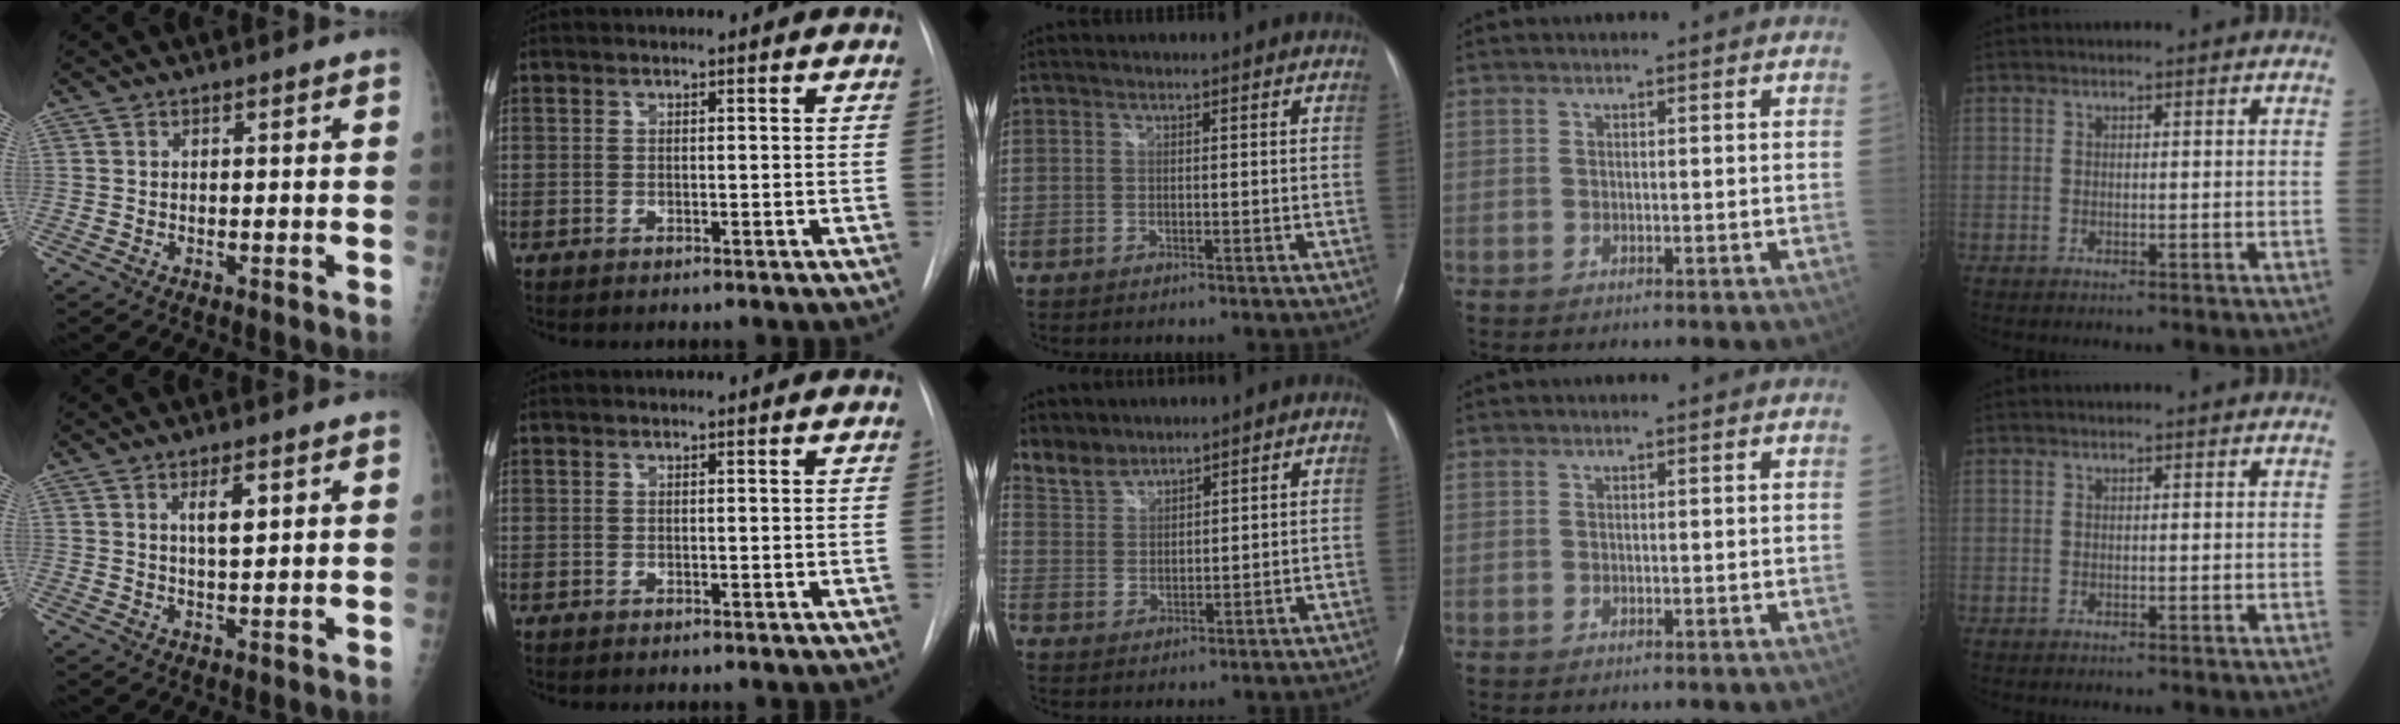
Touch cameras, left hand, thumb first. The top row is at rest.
{"thumb": {"total": 3.9, "force": [1.6, 1.2, 3.3], "torque": [-0.048, -0.008, 0.029]}, "middle": {"total": 4.3, "force": [3.9, 1.7, 0.1], "torque": [-0.002, 0.011, 0.084]}}